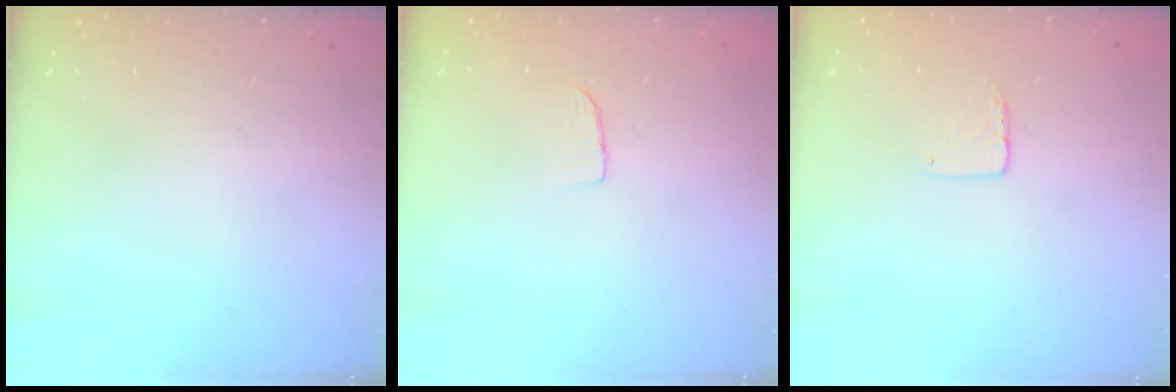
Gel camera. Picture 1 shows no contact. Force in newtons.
{"total": 4.2, "press": 4.2, "slide": 0.4}
{"total": 4.5, "press": 4.5, "slide": 0.3}